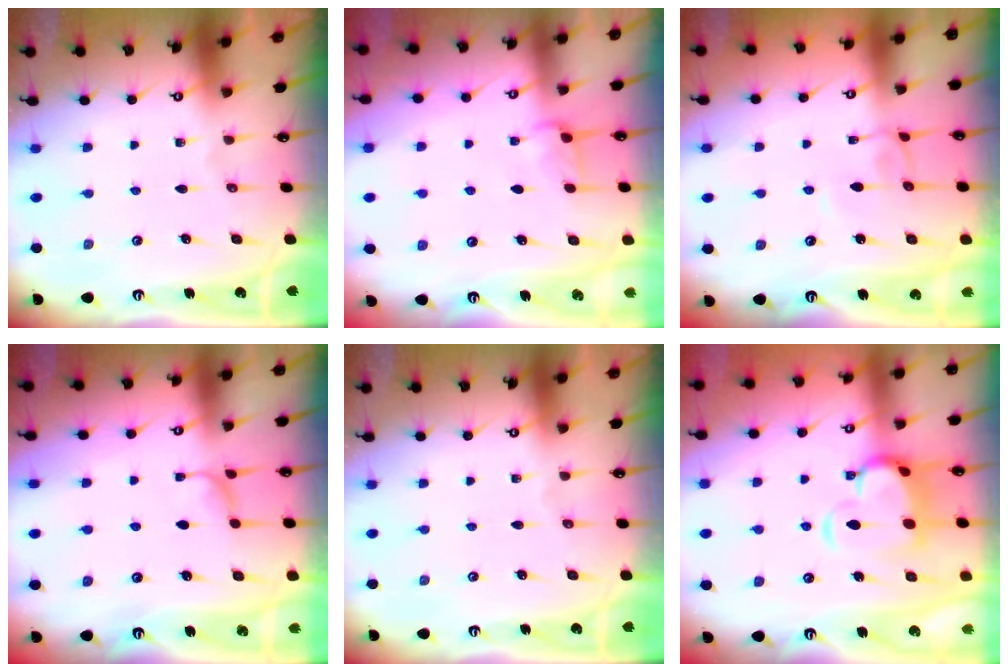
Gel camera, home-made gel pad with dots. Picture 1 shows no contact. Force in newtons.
{"total": 0.9, "press": 0.8, "slide": 0.4}
{"total": 3.8, "press": 3.8, "slide": 0.1}
{"total": 2.0, "press": 1.9, "slide": 0.4}
{"total": 0.0}
{"total": 6.7, "press": 6.5, "slide": 1.5}